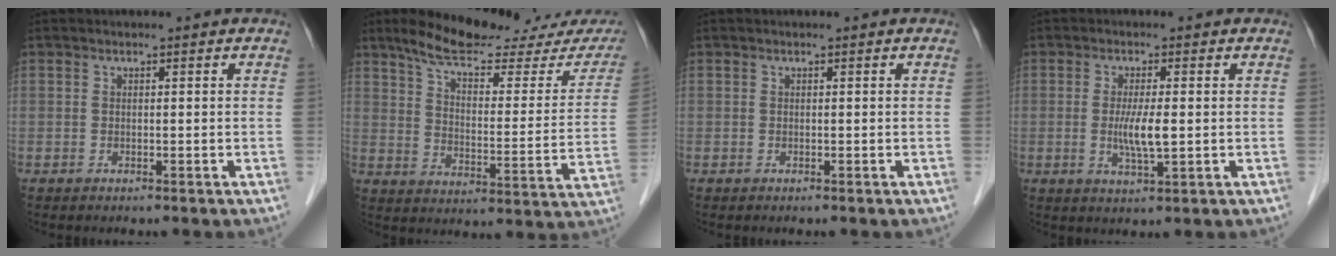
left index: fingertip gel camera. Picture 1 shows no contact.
{"total": 22.0, "force": [19.1, 4.8, 9.8], "torque": [-0.131, -0.019, 0.247]}
{"total": 0.0}
{"total": 4.4, "force": [-0.2, 0.5, 4.4], "torque": [-0.089, -0.008, -0.002]}